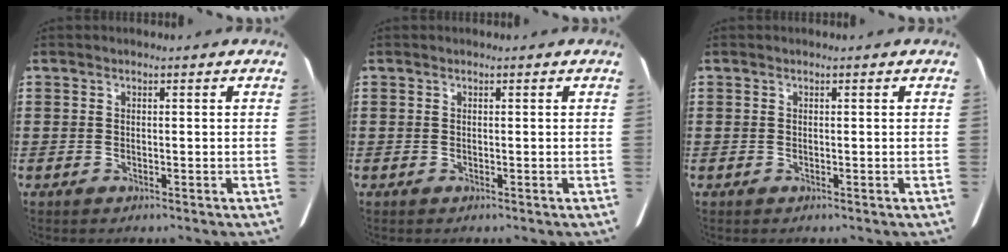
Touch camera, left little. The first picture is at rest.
{"total": 0.0}
{"total": 0.0}